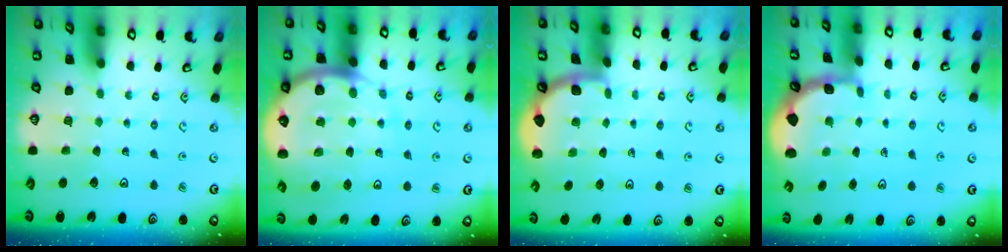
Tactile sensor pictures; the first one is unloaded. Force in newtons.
{"total": 13.5, "press": 13.4, "slide": 1.6}
{"total": 1.9, "press": 1.9, "slide": 0.0}
{"total": 1.8, "press": 1.7, "slide": 0.5}